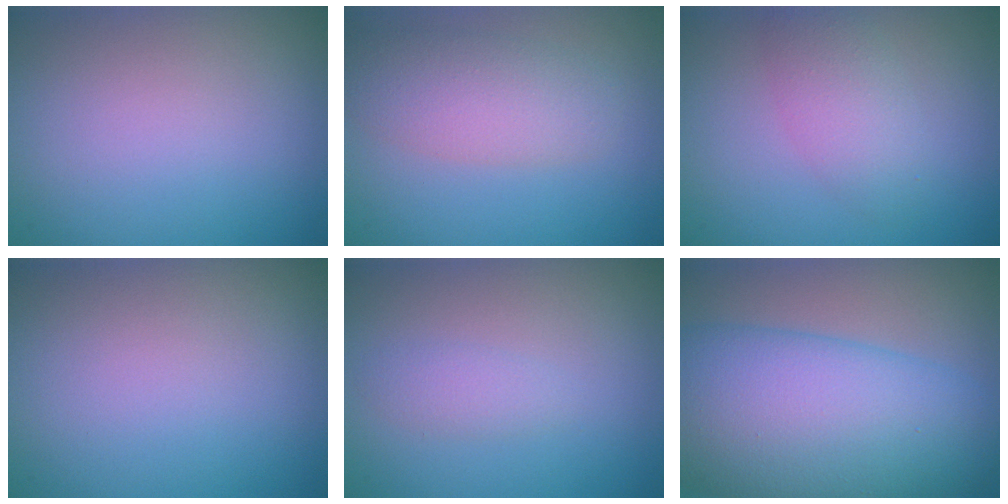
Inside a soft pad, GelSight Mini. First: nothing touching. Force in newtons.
{"total": 4.2, "press": 4.2, "slide": 0.2}
{"total": 2.9, "press": 2.9, "slide": 0.1}
{"total": 0.0}
{"total": 1.3, "press": 1.3, "slide": 0.1}
{"total": 13.1, "press": 13.1, "slide": 0.2}